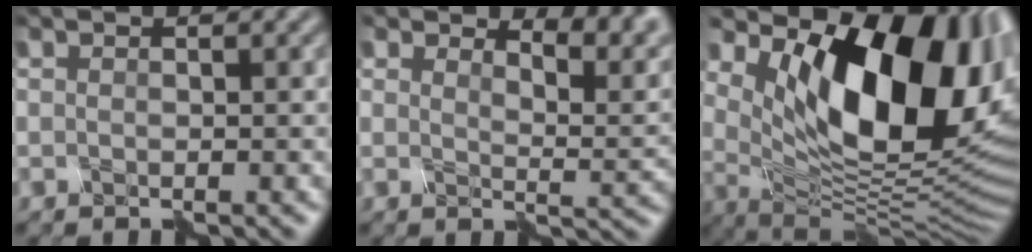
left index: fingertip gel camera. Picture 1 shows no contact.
{"total": 4.2, "force": [3.6, 1.2, 1.8], "torque": [-0.031, -0.003, 0.041]}
{"total": 15.6, "force": [5.0, 8.1, 12.4], "torque": [-0.181, -0.008, 0.089]}